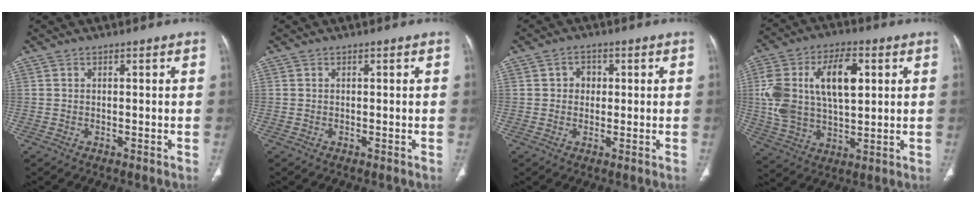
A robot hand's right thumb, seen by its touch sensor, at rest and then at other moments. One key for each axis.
{"total": 0.0}
{"total": 2.9, "fx": 0.5, "fy": 2.6, "fz": 1.3, "tx": -0.001, "ty": 0.004, "tz": 0.004}
{"total": 18.3, "fx": 3.8, "fy": 9.9, "fz": 14.8, "tx": -0.275, "ty": 0.009, "tz": 0.073}